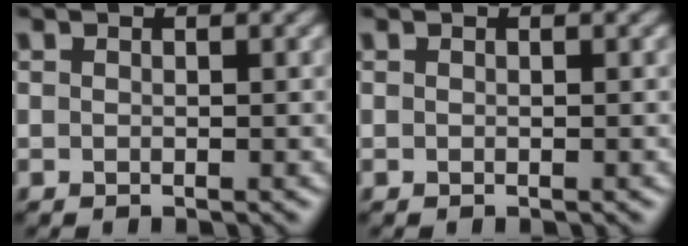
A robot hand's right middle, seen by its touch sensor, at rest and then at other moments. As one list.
[{"total": 0.0}]